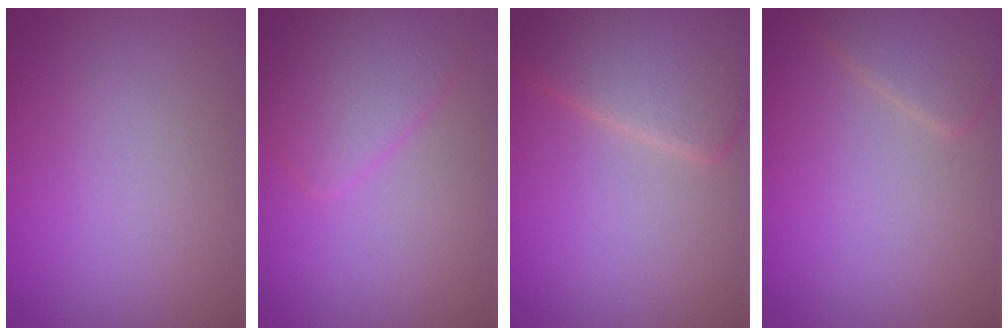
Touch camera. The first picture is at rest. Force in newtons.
{"total": 3.6, "press": 3.6, "slide": 0.1}
{"total": 6.3, "press": 6.3, "slide": 0.4}
{"total": 2.6, "press": 2.6, "slide": 0.1}